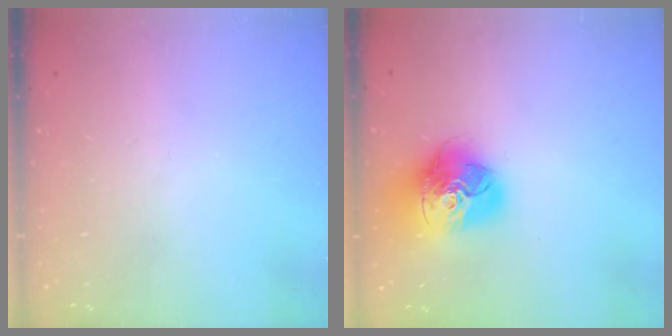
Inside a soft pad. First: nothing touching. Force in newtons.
{"total": 18.8, "press": 18.6, "slide": 2.1}